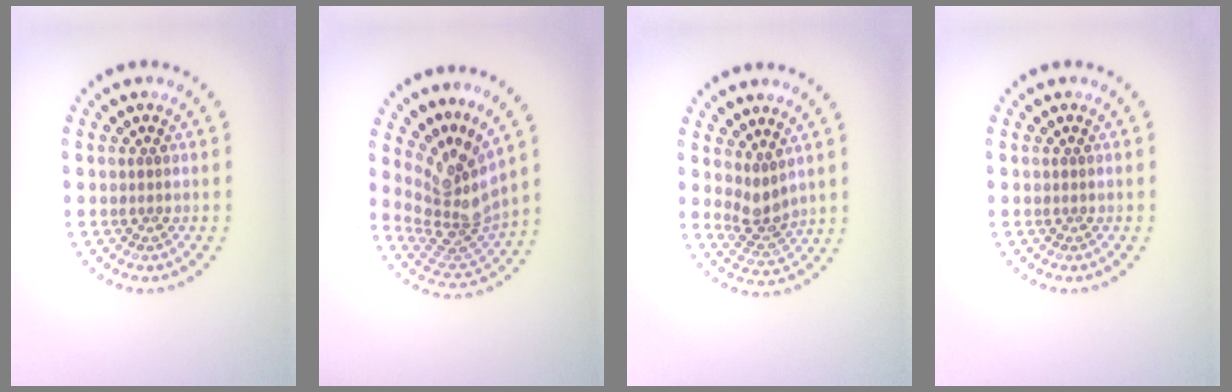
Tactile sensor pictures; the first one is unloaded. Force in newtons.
{"total": 4.7, "press": 3.1, "slide": 3.6}
{"total": 2.5, "press": 2.2, "slide": 1.2}
{"total": 0.0}